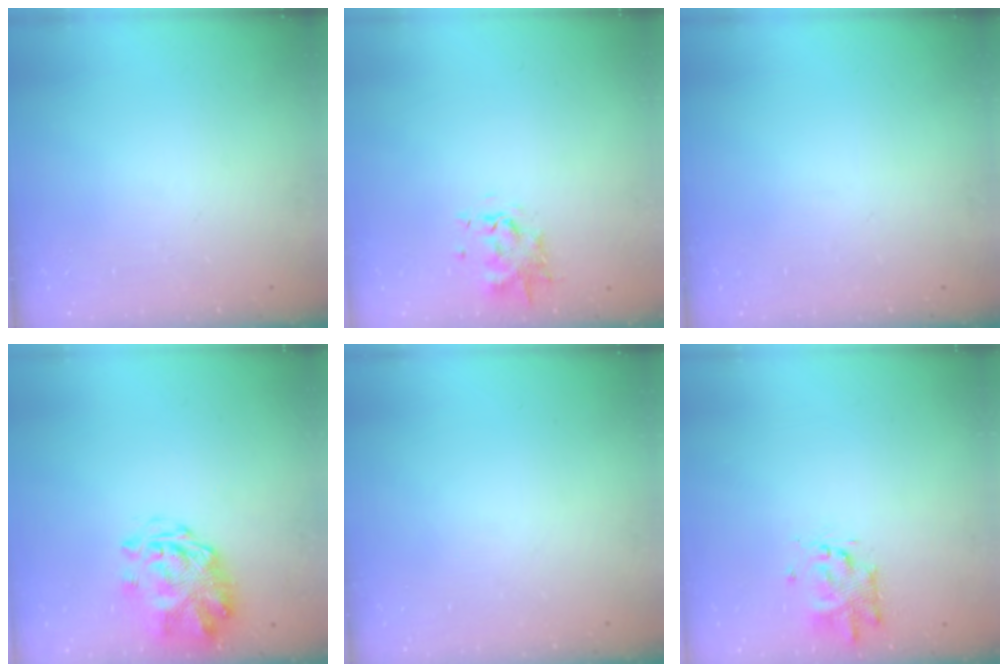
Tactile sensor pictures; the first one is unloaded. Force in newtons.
{"total": 1.0, "press": 0.9, "slide": 0.3}
{"total": 0.0}
{"total": 3.1, "press": 2.8, "slide": 1.5}
{"total": 0.0}
{"total": 2.6, "press": 2.5, "slide": 0.9}